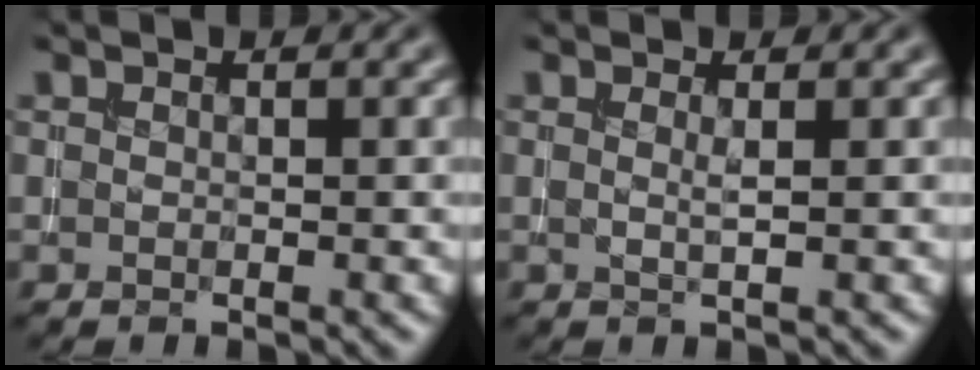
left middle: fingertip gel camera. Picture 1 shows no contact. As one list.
[{"total": 0.9, "force": [0.2, 0.1, 0.8], "torque": [-0.014, -0.002, 0.001]}]